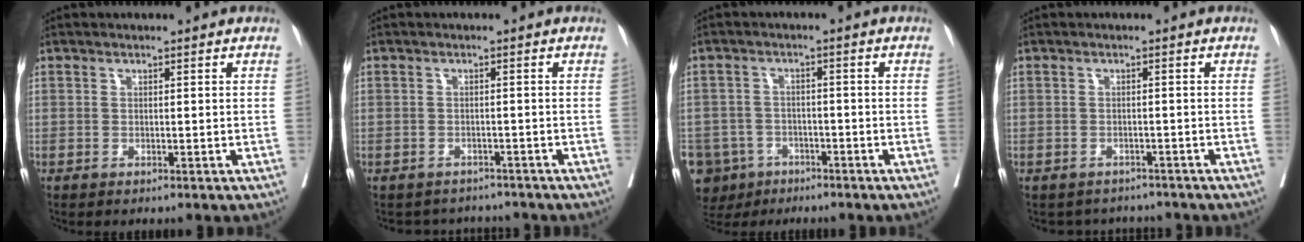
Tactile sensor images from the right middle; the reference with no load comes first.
{"total": 4.4, "force": [-4.2, 1.4, -0.6], "torque": [0.010, 0.009, -0.054]}
{"total": 12.4, "force": [-6.9, 9.7, 3.3], "torque": [-0.104, -0.001, -0.102]}
{"total": 4.2, "force": [-3.9, 1.5, -0.4], "torque": [0.007, 0.008, -0.050]}